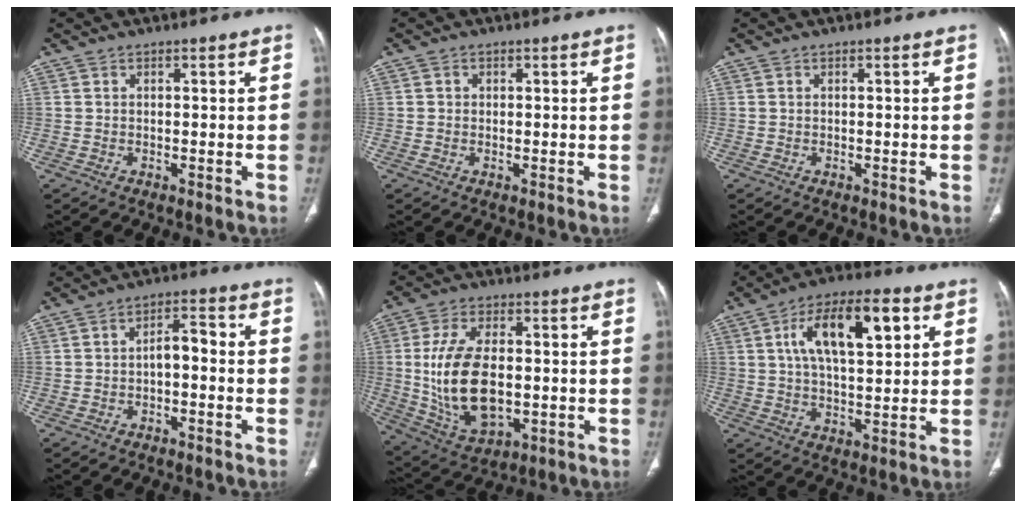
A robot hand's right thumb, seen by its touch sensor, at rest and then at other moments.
{"total": 0.9, "force": [0.1, 0.9, 0.2], "torque": [0.002, 0.002, 0.002]}
{"total": 0.0}
{"total": 4.4, "force": [-1.1, 2.3, 3.7], "torque": [-0.049, 0.029, -0.023]}
{"total": 16.4, "force": [-0.5, 9.3, 13.5], "torque": [-0.254, -0.004, 0.008]}
{"total": 15.1, "force": [4.9, 6.5, 12.7], "torque": [-0.199, 0.005, 0.079]}